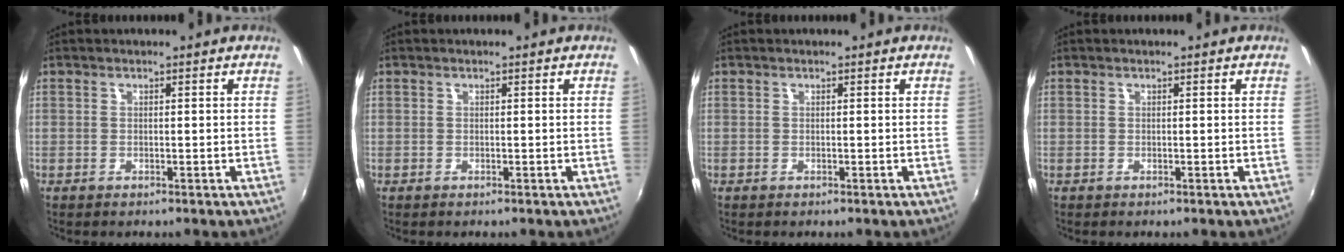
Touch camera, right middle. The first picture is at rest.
{"total": 0.0}
{"total": 0.0}
{"total": 0.0}